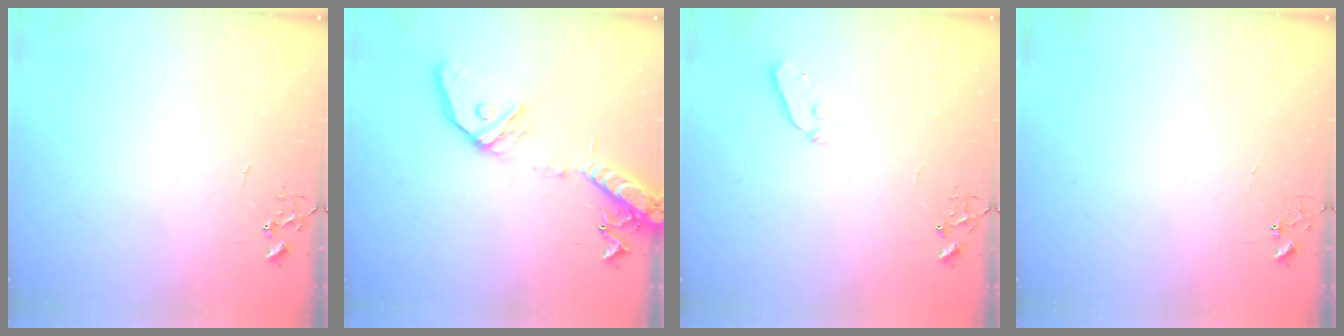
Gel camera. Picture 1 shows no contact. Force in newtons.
{"total": 16.0, "press": 15.7, "slide": 3.1}
{"total": 4.5, "press": 4.4, "slide": 0.7}
{"total": 3.4, "press": 3.4, "slide": 0.3}